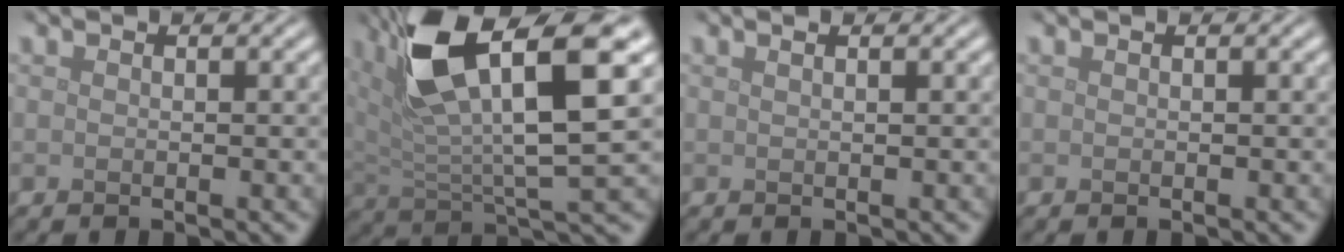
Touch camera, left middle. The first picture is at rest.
{"total": 11.3, "force": [5.4, 3.1, 9.4], "torque": [-0.175, 0.005, 0.098]}
{"total": 1.3, "force": [0.8, 0.6, 0.9], "torque": [-0.001, -0.002, 0.000]}
{"total": 0.0}